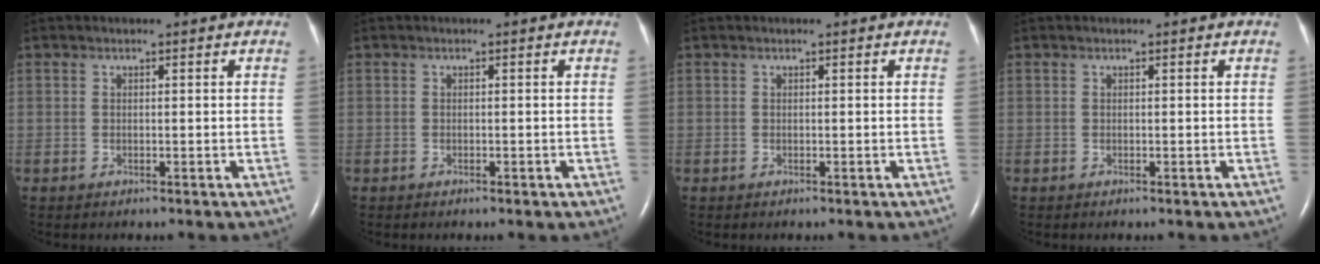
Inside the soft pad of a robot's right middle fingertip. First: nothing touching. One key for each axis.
{"total": 0.7, "fx": -0.4, "fy": 0.2, "fz": 0.5, "tx": -0.010, "ty": -0.001, "tz": -0.004}
{"total": 0.0}
{"total": 0.0}